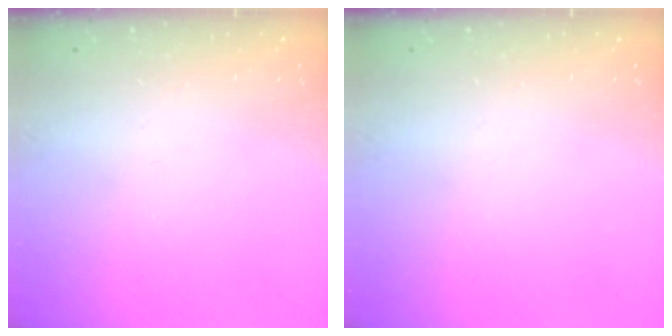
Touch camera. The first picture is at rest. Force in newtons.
{"total": 0.0}